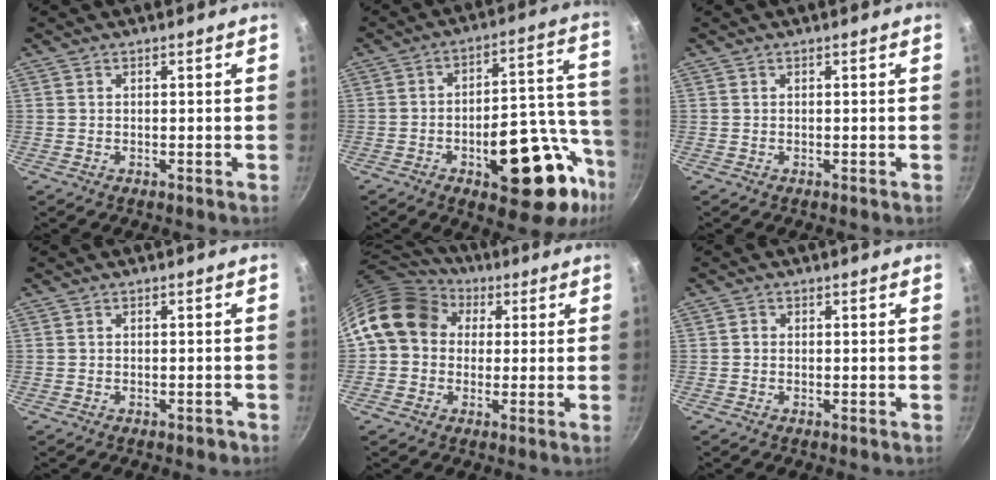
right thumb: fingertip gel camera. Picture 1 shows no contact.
{"total": 23.2, "force": [-9.6, 10.6, 18.2], "torque": [-0.178, 0.058, -0.129]}
{"total": 0.0}
{"total": 1.3, "force": [-0.9, 0.7, 0.7], "torque": [-0.006, 0.013, -0.005]}
{"total": 14.2, "force": [3.1, 11.7, 7.3], "torque": [-0.103, 0.030, 0.038]}
{"total": 0.8, "force": [-0.1, 0.7, 0.3], "torque": [-0.005, 0.004, -0.003]}